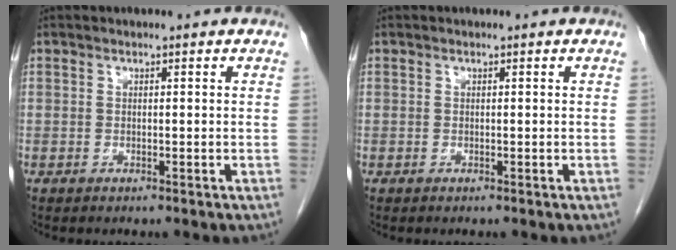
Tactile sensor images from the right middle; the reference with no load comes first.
{"total": 0.0}